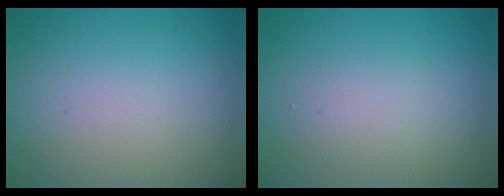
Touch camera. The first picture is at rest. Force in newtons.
{"total": 1.8, "press": 1.8, "slide": 0.1}